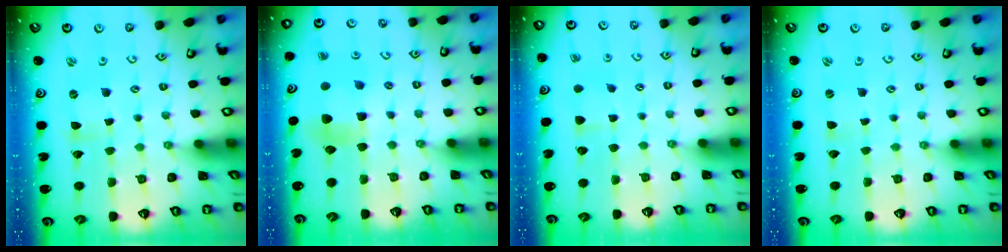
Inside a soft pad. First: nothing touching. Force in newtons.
{"total": 7.0, "press": 6.9, "slide": 1.2}
{"total": 4.5, "press": 4.4, "slide": 0.6}
{"total": 0.0}